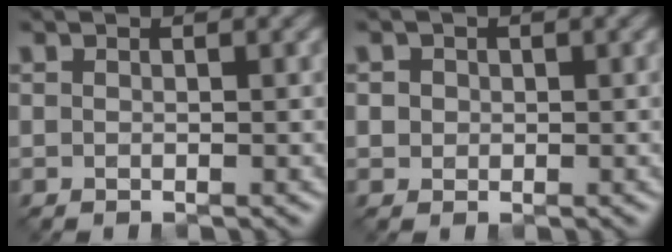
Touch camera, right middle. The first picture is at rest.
{"total": 1.2, "force": [0.3, 1.1, 0.4], "torque": [-0.002, 0.001, 0.004]}